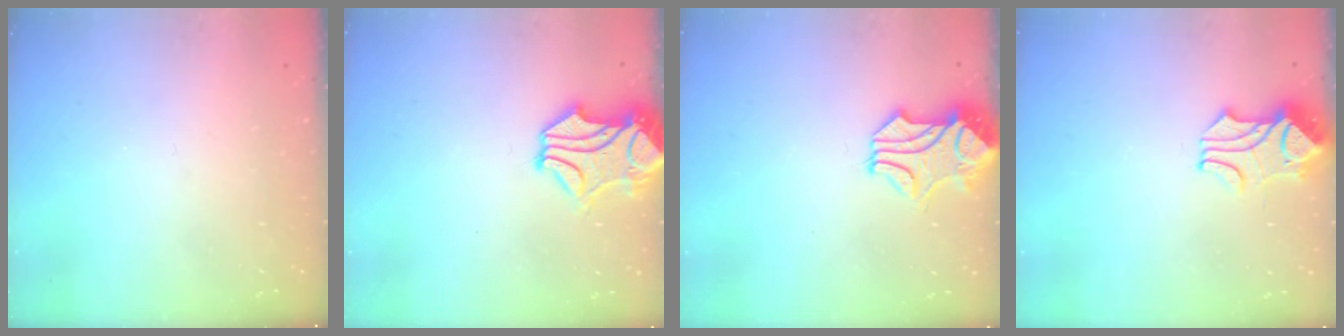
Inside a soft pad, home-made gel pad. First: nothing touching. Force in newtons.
{"total": 2.4, "press": 2.1, "slide": 1.2}
{"total": 0.8, "press": 0.3, "slide": 0.7}
{"total": 1.9, "press": 1.5, "slide": 1.1}